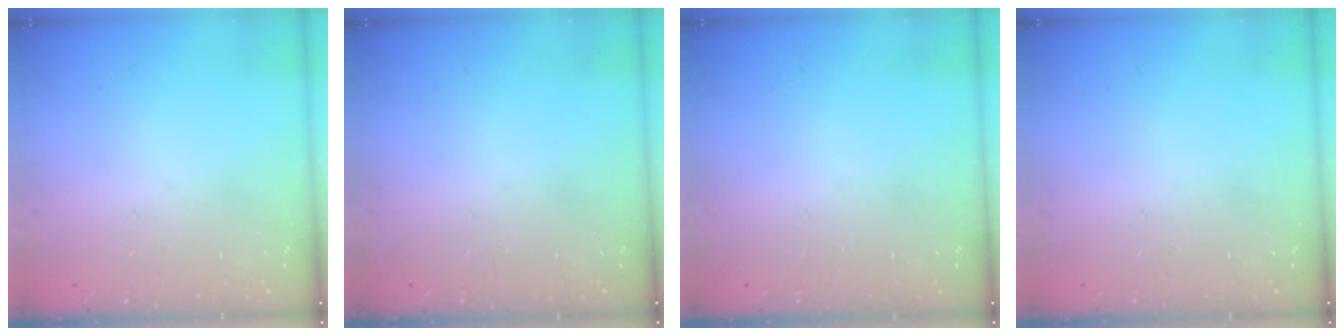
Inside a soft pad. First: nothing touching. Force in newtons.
{"total": 0.0}
{"total": 0.0}
{"total": 0.0}